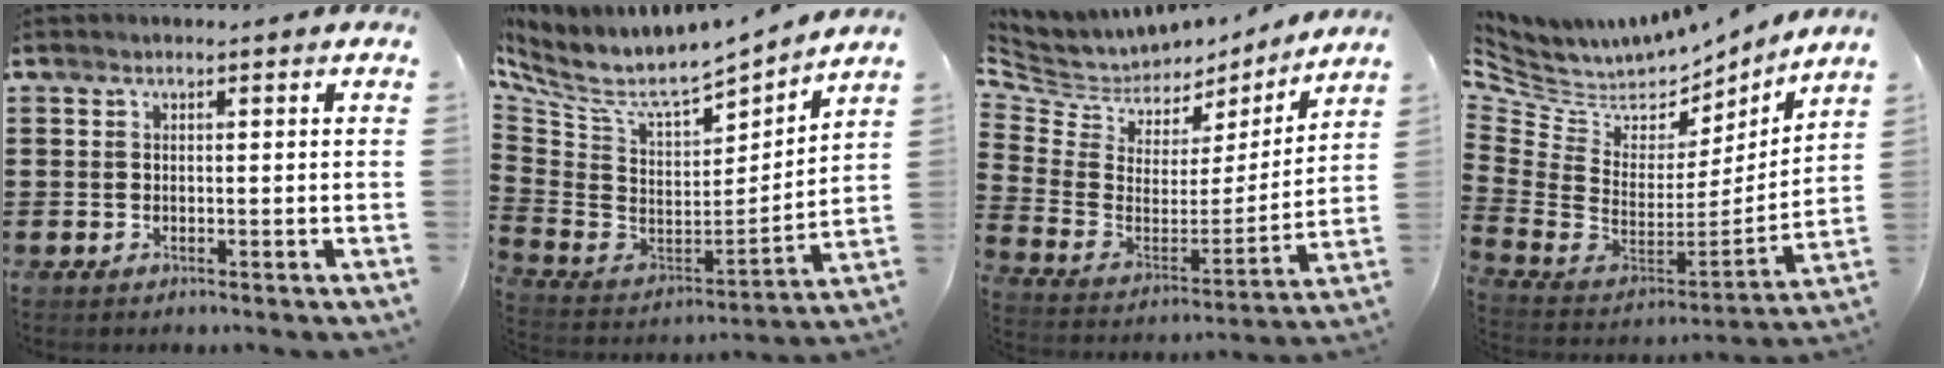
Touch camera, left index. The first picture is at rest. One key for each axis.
{"total": 7.0, "fx": 5.2, "fy": 2.3, "fz": 4.0, "tx": -0.104, "ty": -0.050, "tz": 0.085}
{"total": 5.7, "fx": 4.6, "fy": 3.2, "fz": 1.0, "tx": -0.057, "ty": -0.044, "tz": 0.079}
{"total": 5.6, "fx": 4.8, "fy": 2.8, "fz": 0.8, "tx": -0.064, "ty": -0.056, "tz": 0.080}